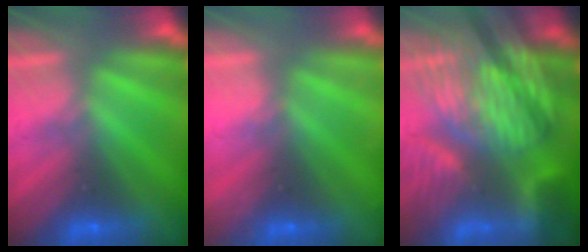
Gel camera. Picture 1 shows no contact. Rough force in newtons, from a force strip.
{"total": 2.2}
{"total": 8.1}